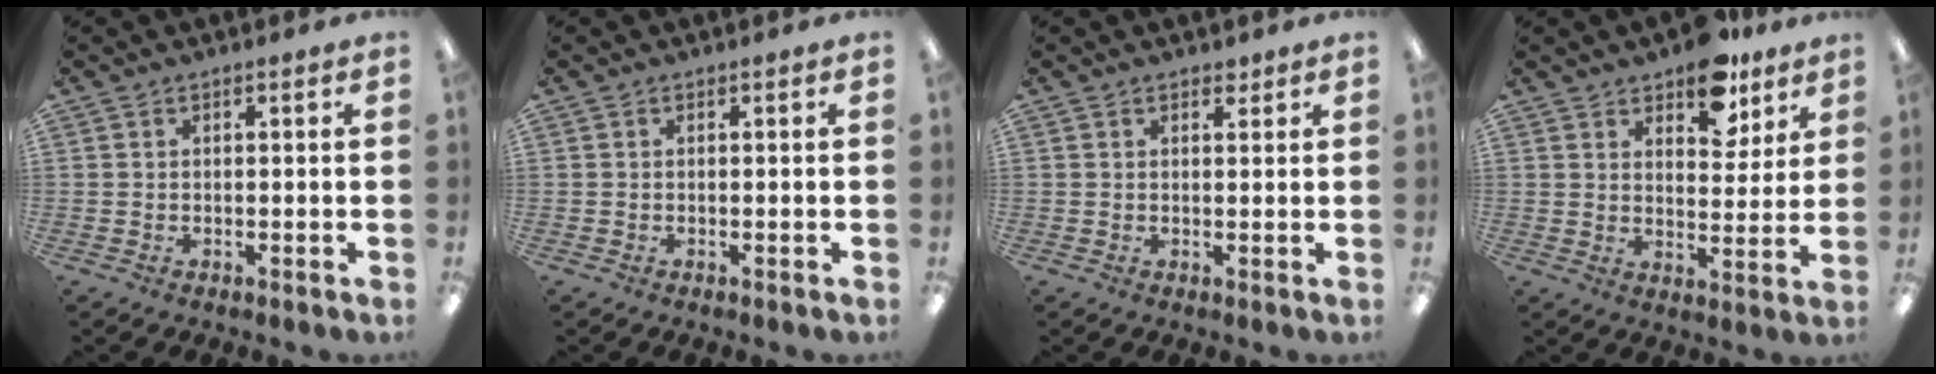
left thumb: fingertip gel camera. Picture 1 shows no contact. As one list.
[{"total": 0.0}, {"total": 1.7, "force": [1.3, 0.8, 0.6], "torque": [0.003, -0.006, 0.021]}, {"total": 10.9, "force": [8.3, 5.4, 4.7], "torque": [-0.047, -0.051, 0.146]}]